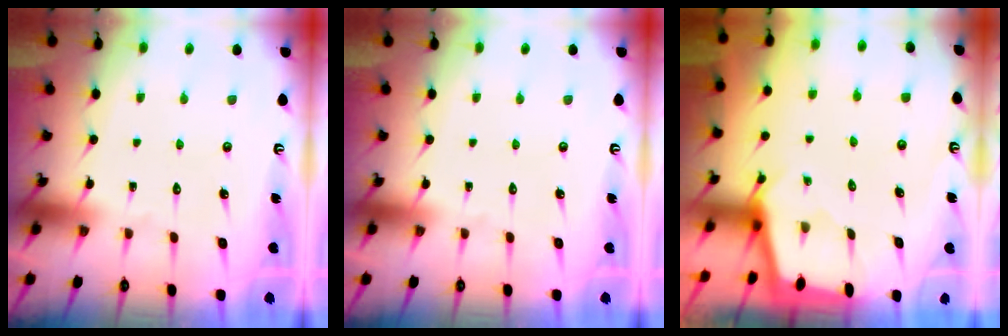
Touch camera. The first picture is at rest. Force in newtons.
{"total": 0.0}
{"total": 1.8, "press": 1.8, "slide": 0.1}